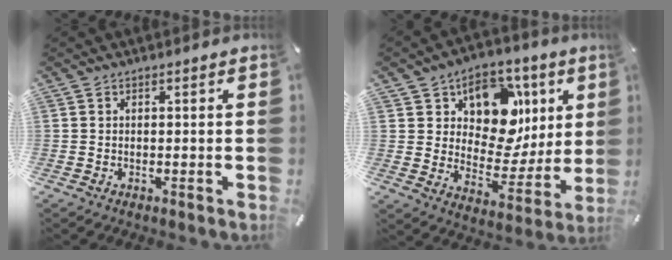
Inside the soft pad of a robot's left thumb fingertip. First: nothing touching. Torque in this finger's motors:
{"motor_torque": [2.66, 2.35, 0.30, -0.07, 0.14]}